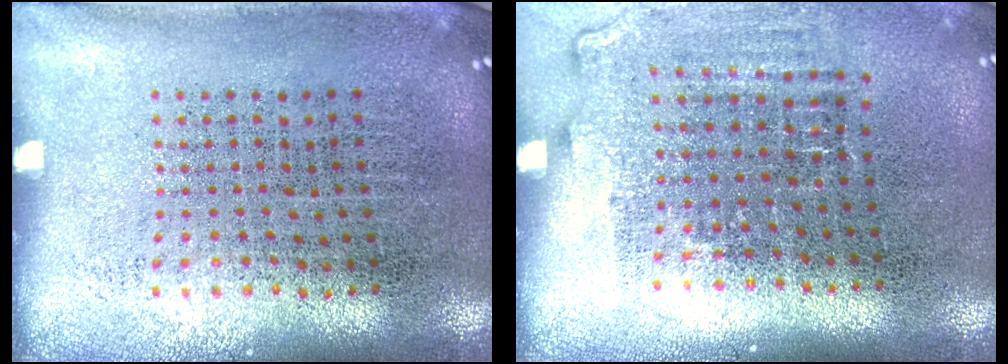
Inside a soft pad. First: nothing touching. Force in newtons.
{"total": 1.3, "press": 1.1, "slide": 0.6}